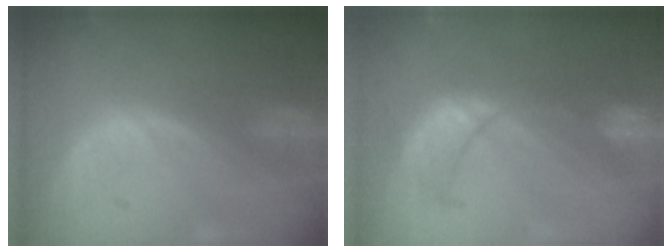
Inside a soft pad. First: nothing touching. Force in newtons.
{"total": 7.9, "press": 7.8, "slide": 1.3}